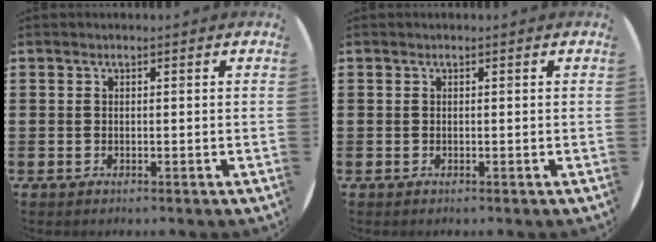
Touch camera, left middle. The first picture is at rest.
{"total": 0.0}